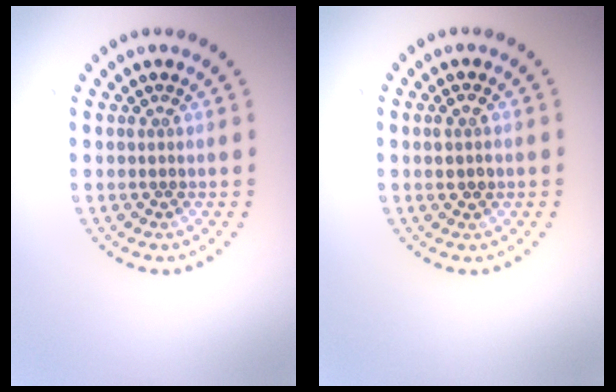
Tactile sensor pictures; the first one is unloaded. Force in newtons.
{"total": 1.5, "press": 1.4, "slide": 0.4}